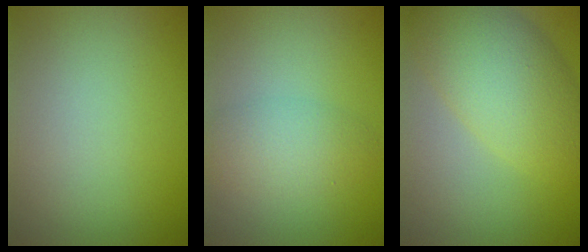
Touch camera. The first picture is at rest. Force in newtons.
{"total": 3.3, "press": 3.3, "slide": 0.2}
{"total": 7.0, "press": 7.0, "slide": 0.2}